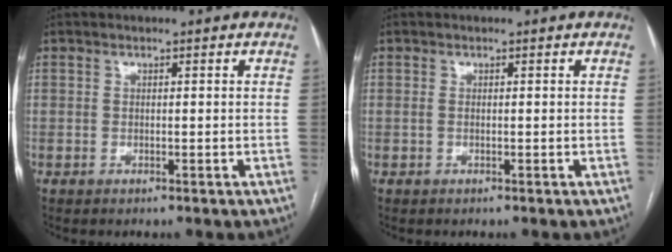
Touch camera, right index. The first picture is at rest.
{"total": 0.0}